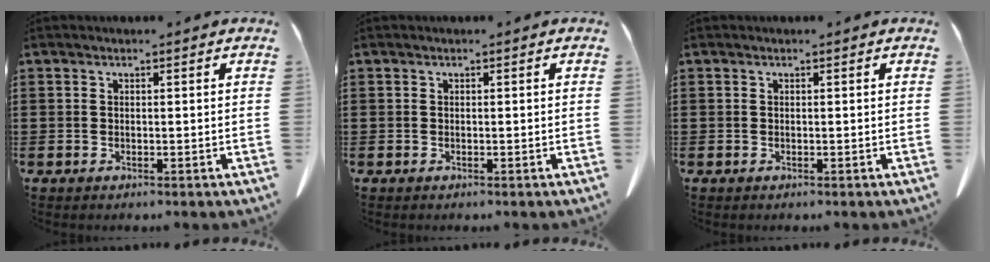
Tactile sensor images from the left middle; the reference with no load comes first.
{"total": 0.0}
{"total": 0.0}